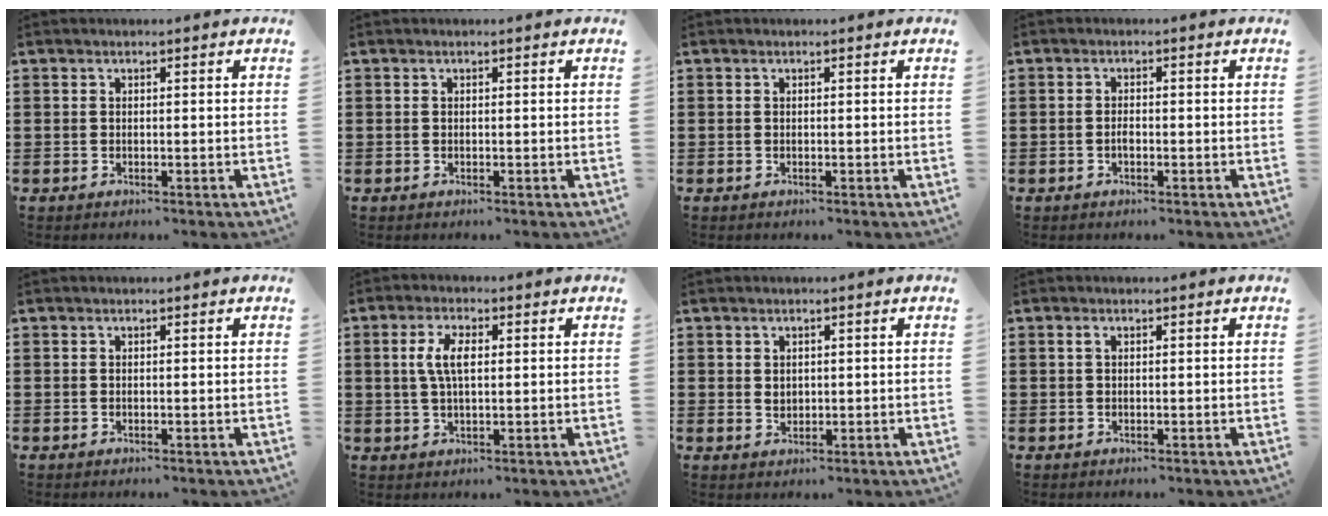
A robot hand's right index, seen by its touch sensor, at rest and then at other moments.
{"total": 0.0}
{"total": 0.0}
{"total": 1.3, "force": [-0.5, 0.5, 1.0], "torque": [-0.023, -0.003, -0.008]}
{"total": 0.0}
{"total": 5.0, "force": [0.7, 2.1, 4.5], "torque": [-0.102, 0.006, 0.008]}
{"total": 1.4, "force": [0.6, 1.1, 0.5], "torque": [-0.013, 0.006, 0.011]}
{"total": 0.5, "force": [0.2, 0.2, 0.4], "torque": [-0.011, 0.000, 0.003]}